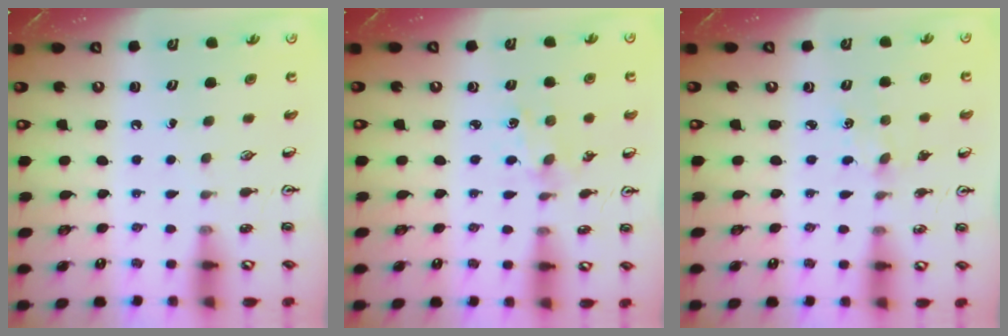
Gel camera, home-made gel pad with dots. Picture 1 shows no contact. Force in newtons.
{"total": 2.0, "press": 2.0, "slide": 0.4}
{"total": 3.3, "press": 3.3, "slide": 0.5}